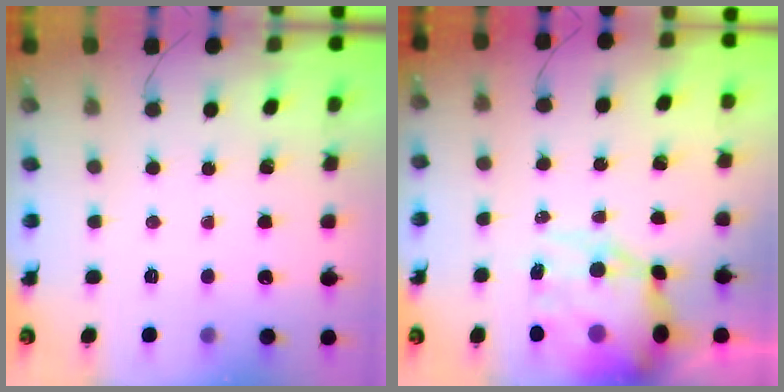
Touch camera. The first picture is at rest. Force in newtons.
{"total": 15.4, "press": 14.9, "slide": 3.9}